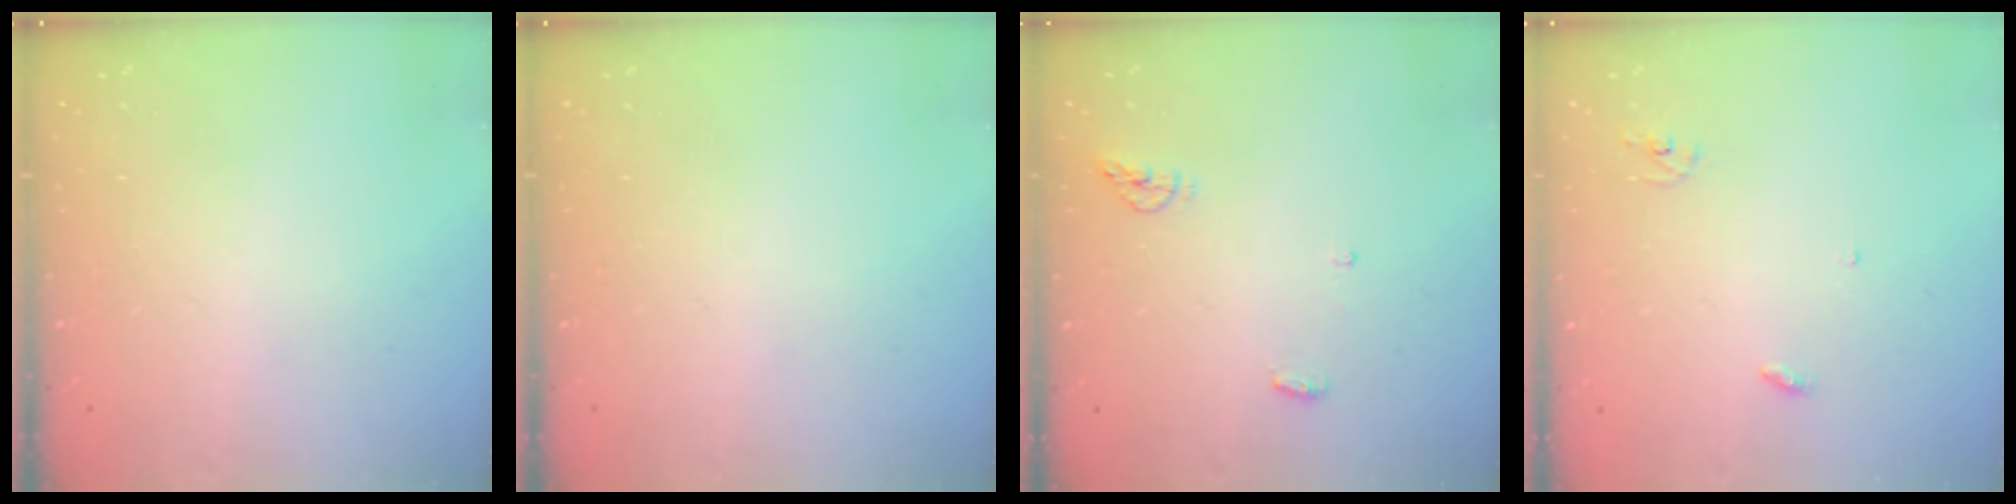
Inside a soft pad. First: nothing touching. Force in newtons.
{"total": 0.0}
{"total": 4.1, "press": 3.9, "slide": 1.3}
{"total": 2.8, "press": 2.8, "slide": 0.2}